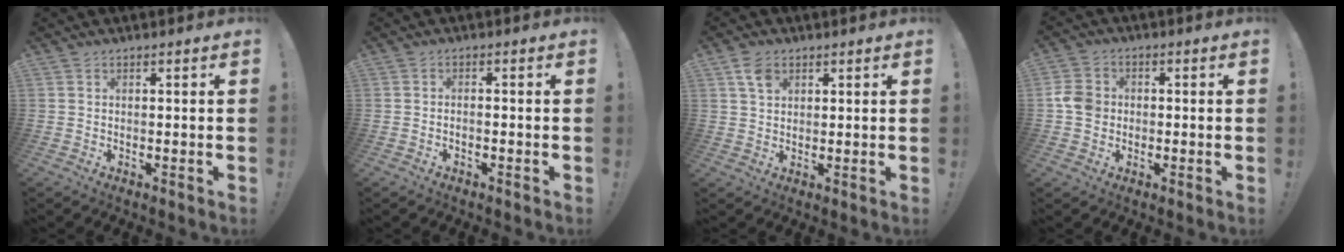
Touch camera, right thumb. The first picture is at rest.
{"total": 1.6, "force": [-1.4, 0.0, 0.9], "torque": [-0.021, 0.004, -0.023]}
{"total": 4.9, "force": [2.6, 3.2, 2.7], "torque": [-0.047, -0.003, 0.049]}
{"total": 6.6, "force": [-1.0, 5.7, 3.1], "torque": [-0.064, 0.017, -0.016]}